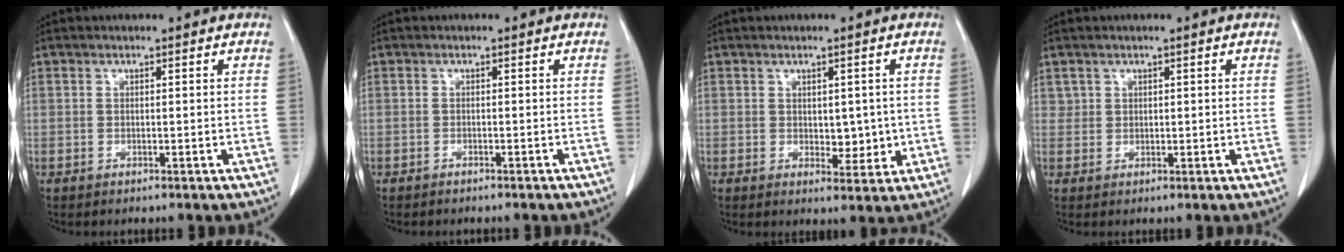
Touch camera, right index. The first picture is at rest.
{"total": 1.8, "force": [-1.6, 0.3, 0.7], "torque": [-0.013, -0.001, -0.019]}
{"total": 4.0, "force": [0.1, 2.4, 3.2], "torque": [-0.033, -0.003, 0.012]}
{"total": 1.4, "force": [0.7, 1.1, 0.0], "torque": [0.013, 0.002, 0.011]}